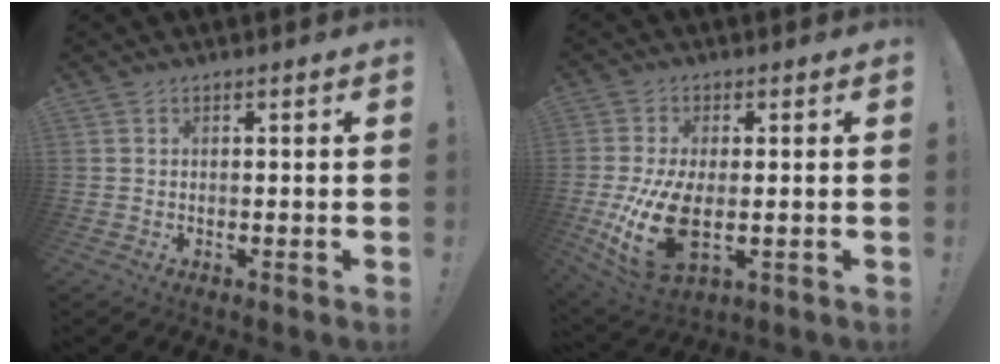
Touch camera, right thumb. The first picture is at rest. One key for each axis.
{"total": 16.0, "fx": -1.9, "fy": 8.6, "fz": 13.4, "tx": -0.259, "ty": -0.017, "tz": -0.023}